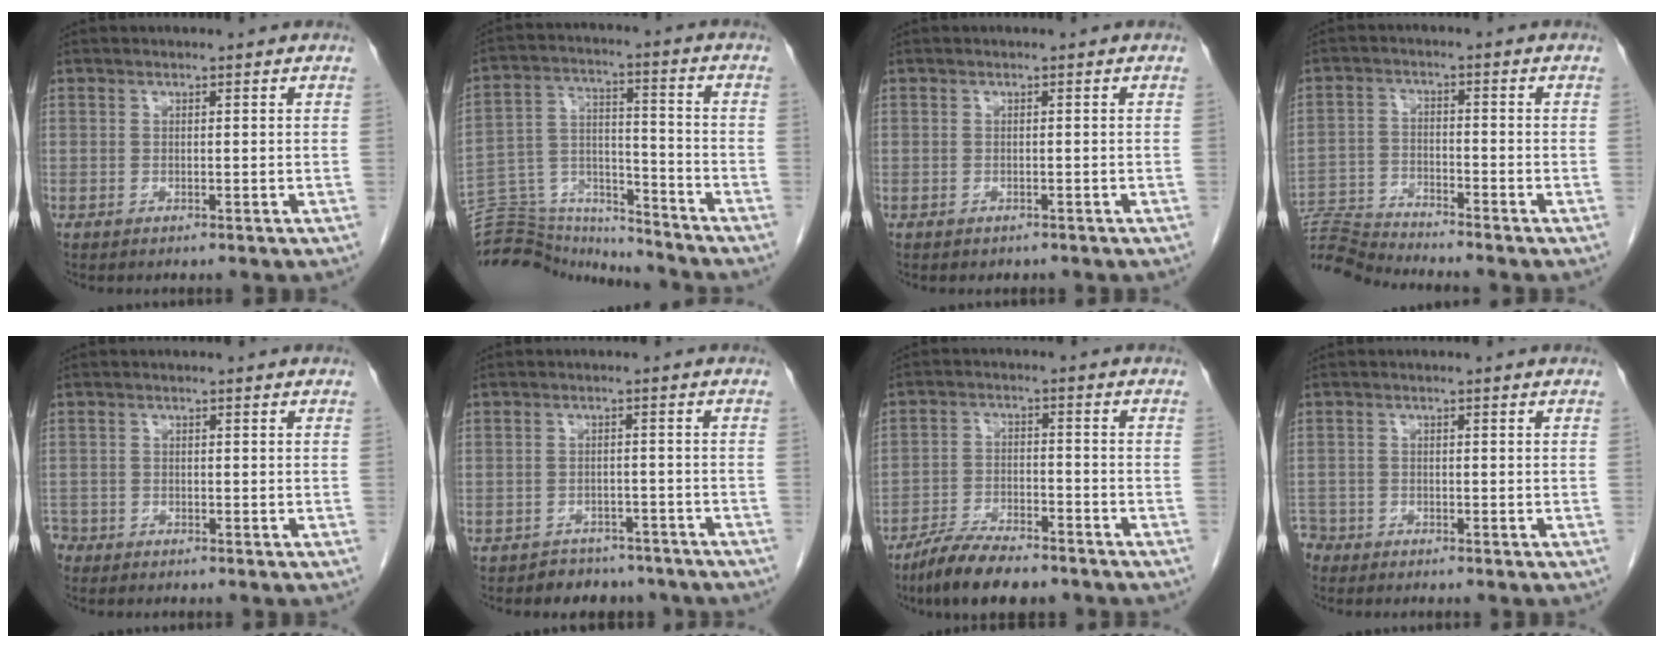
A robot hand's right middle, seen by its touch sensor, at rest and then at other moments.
{"total": 15.9, "force": [-15.5, 2.9, 2.1], "torque": [-0.045, 0.048, -0.249]}
{"total": 0.9, "force": [-0.7, 0.5, 0.1], "torque": [-0.008, 0.001, -0.008]}
{"total": 8.1, "force": [-7.9, -1.7, 0.1], "torque": [-0.004, 0.000, -0.151]}
{"total": 2.3, "force": [-1.9, 1.2, 0.0], "torque": [-0.004, 0.002, -0.037]}
{"total": 6.7, "force": [-5.7, 3.5, 0.5], "torque": [0.004, 0.011, -0.067]}
{"total": 10.0, "force": [-8.1, 2.6, 5.3], "torque": [-0.090, -0.018, -0.141]}
{"total": 2.7, "force": [-2.4, 1.2, -0.3], "torque": [0.001, 0.002, -0.048]}